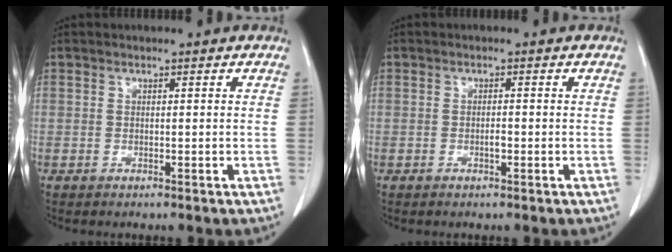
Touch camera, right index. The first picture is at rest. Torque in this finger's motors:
{"motor_torque": [0.35, 0.02, 0.00, 0.01]}